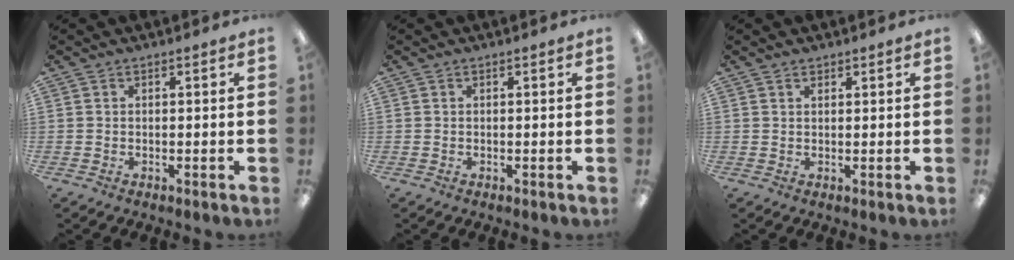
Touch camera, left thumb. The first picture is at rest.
{"total": 0.0}
{"total": 0.8, "force": [0.7, 0.3, 0.3], "torque": [-0.006, 0.000, 0.013]}